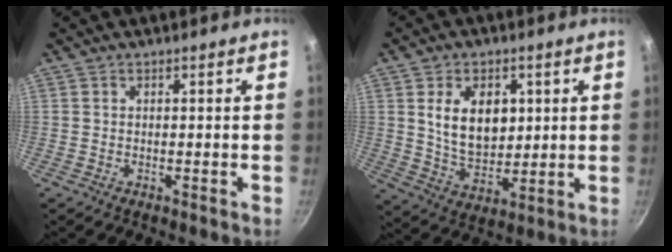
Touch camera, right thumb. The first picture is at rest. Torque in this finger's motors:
{"motor_torque": [-0.80, 1.32, 0.32, 0.39, 0.10]}